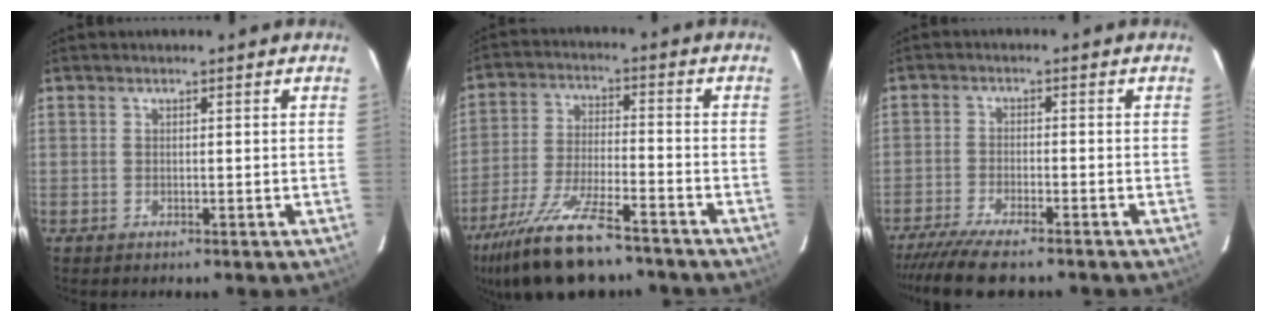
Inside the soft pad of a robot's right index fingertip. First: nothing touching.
{"total": 17.8, "force": [-13.9, 4.5, 10.2], "torque": [-0.215, -0.039, -0.241]}
{"total": 9.7, "force": [-8.2, 1.4, 4.9], "torque": [-0.117, -0.032, -0.144]}